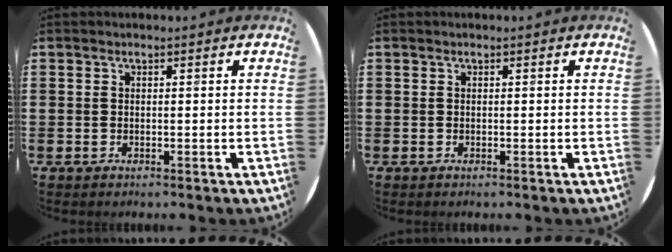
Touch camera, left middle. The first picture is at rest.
{"total": 0.0}